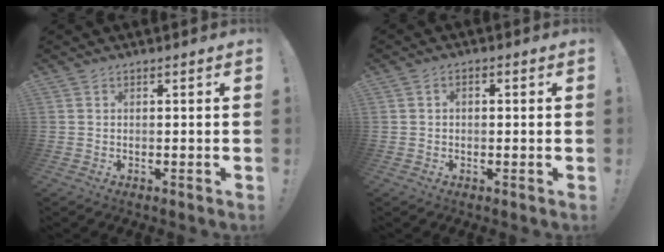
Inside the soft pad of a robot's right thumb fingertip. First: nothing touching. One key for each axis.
{"total": 1.7, "fx": -0.7, "fy": 1.0, "fz": 1.1, "tx": -0.025, "ty": 0.010, "tz": -0.012}